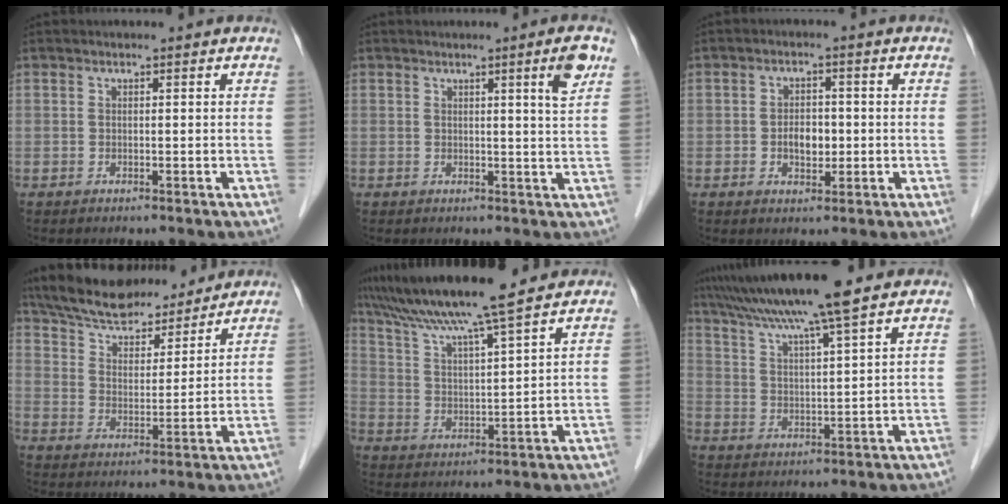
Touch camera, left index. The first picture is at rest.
{"total": 3.9, "force": [1.9, -0.6, 3.3], "torque": [-0.046, -0.009, 0.027]}
{"total": 3.8, "force": [-0.6, 2.3, 2.9], "torque": [-0.050, 0.004, -0.007]}
{"total": 15.4, "force": [13.9, 4.0, 5.2], "torque": [-0.087, 0.025, 0.232]}
{"total": 13.1, "force": [11.3, -0.8, 6.6], "torque": [-0.124, 0.019, 0.189]}
{"total": 12.7, "force": [10.4, -1.0, 7.2], "torque": [-0.128, 0.021, 0.167]}